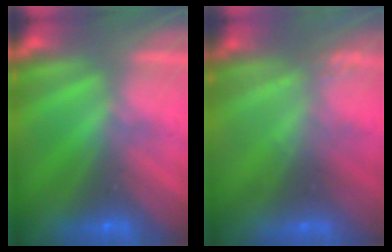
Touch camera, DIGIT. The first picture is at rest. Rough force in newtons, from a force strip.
{"total": 2.1}